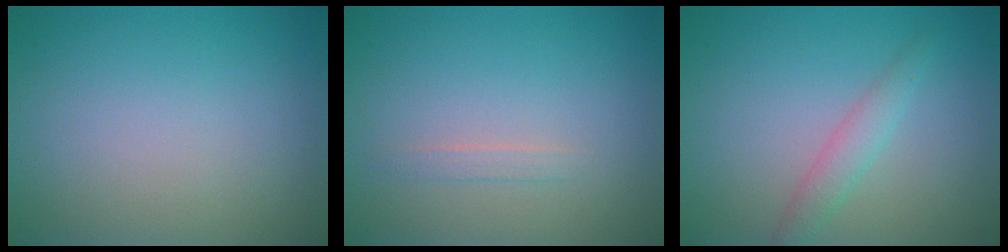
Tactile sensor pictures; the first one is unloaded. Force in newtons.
{"total": 0.8, "press": 0.8, "slide": 0.0}
{"total": 1.9, "press": 1.9, "slide": 0.1}